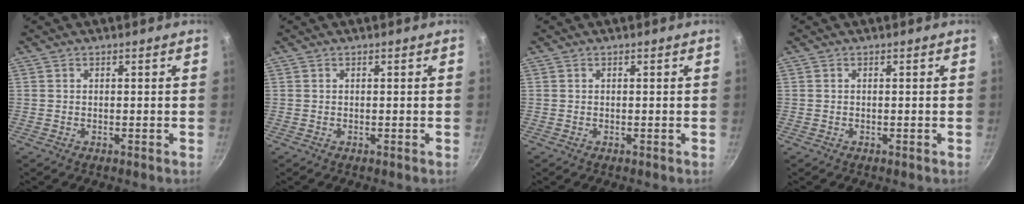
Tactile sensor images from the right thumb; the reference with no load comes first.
{"total": 0.0}
{"total": 0.0}
{"total": 0.0}